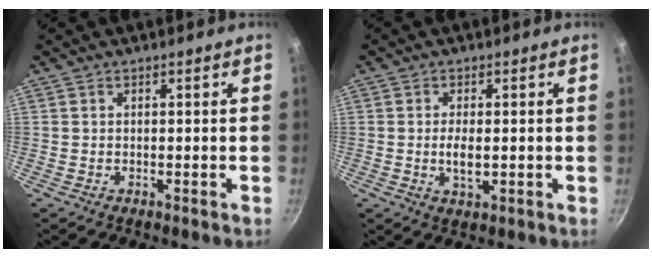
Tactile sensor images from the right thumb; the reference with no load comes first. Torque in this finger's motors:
{"motor_torque": [-0.42, 0.35, 0.63, 0.13, 0.12]}